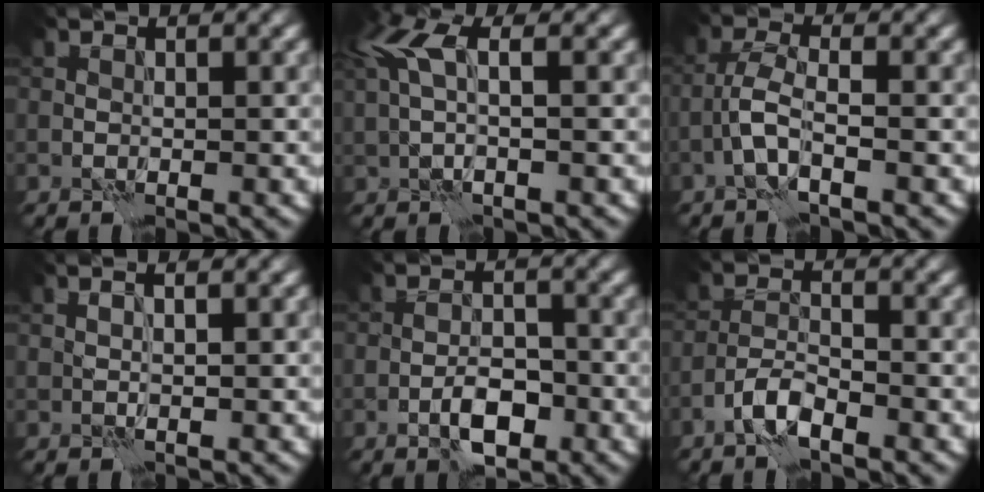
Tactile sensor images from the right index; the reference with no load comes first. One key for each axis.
{"total": 3.9, "fx": 1.3, "fy": 1.6, "fz": 3.3, "tx": -0.073, "ty": 0.012, "tz": 0.021}
{"total": 3.2, "fx": -1.5, "fy": 0.7, "fz": 2.7, "tx": -0.062, "ty": 0.007, "tz": -0.037}
{"total": 2.1, "fx": 1.2, "fy": 0.7, "fz": 1.5, "tx": -0.014, "ty": 0.010, "tz": -0.004}
{"total": 3.6, "fx": -1.8, "fy": 1.5, "fz": 2.7, "tx": -0.042, "ty": 0.005, "tz": -0.033}
{"total": 2.8, "fx": -1.9, "fy": 0.6, "fz": 1.9, "tx": -0.040, "ty": 0.007, "tz": -0.044}